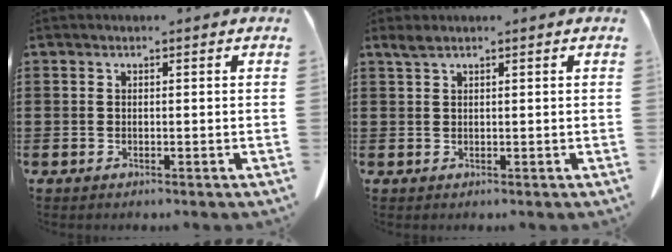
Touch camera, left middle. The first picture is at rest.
{"total": 1.4, "force": [1.0, 0.2, 1.0], "torque": [-0.022, 0.002, 0.018]}